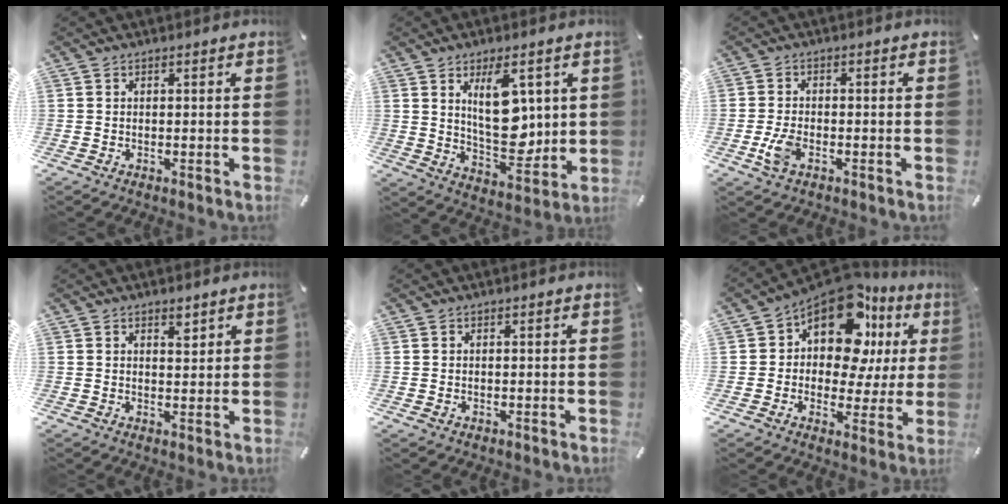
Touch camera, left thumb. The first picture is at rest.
{"total": 14.1, "force": [4.2, 7.5, 11.2], "torque": [-0.185, -0.023, 0.067]}
{"total": 4.9, "force": [-1.8, 2.7, 3.7], "torque": [-0.086, 0.001, -0.034]}
{"total": 2.6, "force": [1.7, 1.4, 1.3], "torque": [0.004, -0.013, 0.024]}
{"total": 0.5, "force": [0.0, 0.4, 0.3], "torque": [0.002, -0.002, -0.002]}
{"total": 16.0, "force": [8.2, 9.3, 10.1], "torque": [-0.178, -0.067, 0.141]}